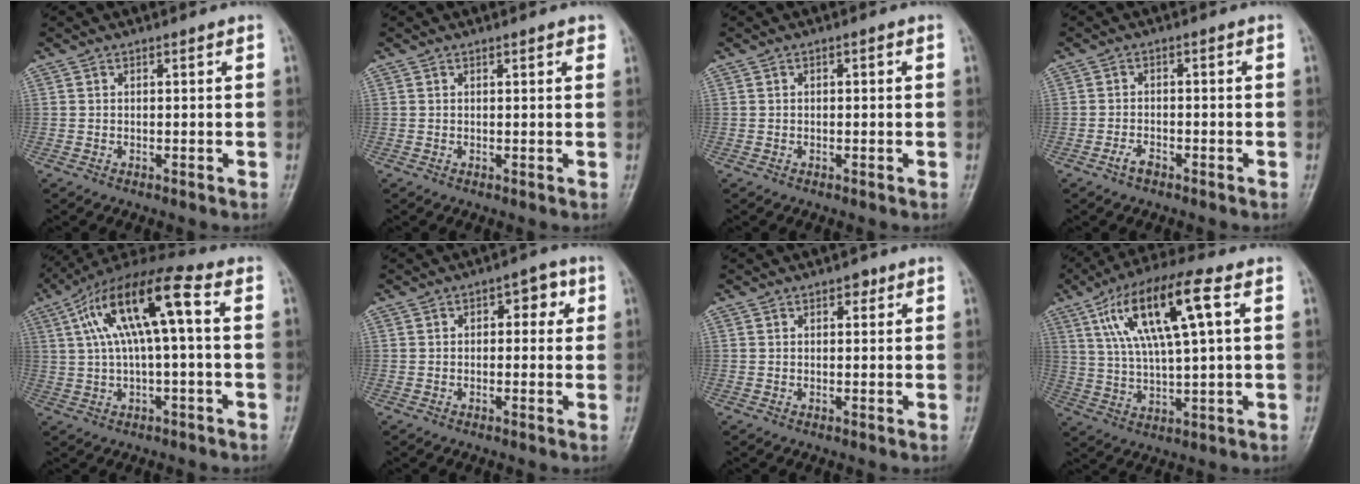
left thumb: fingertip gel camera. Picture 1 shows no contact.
{"total": 1.7, "force": [1.1, 0.5, 1.2], "torque": [-0.013, -0.001, 0.010]}
{"total": 0.9, "force": [0.1, 0.4, 0.8], "torque": [-0.009, 0.002, 0.001]}
{"total": 2.3, "force": [-1.6, 1.0, 1.3], "torque": [-0.029, 0.012, -0.031]}
{"total": 15.1, "force": [3.0, 4.2, 14.2], "torque": [-0.271, 0.044, 0.049]}
{"total": 4.7, "force": [1.2, 2.8, 3.6], "torque": [-0.017, 0.006, 0.007]}
{"total": 1.6, "force": [0.9, 1.0, 0.9], "torque": [-0.002, -0.001, 0.008]}
{"total": 16.3, "force": [5.5, 4.1, 14.8], "torque": [-0.281, 0.011, 0.097]}